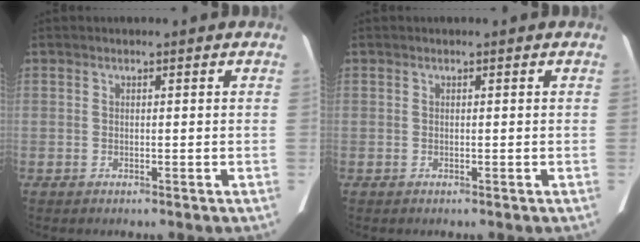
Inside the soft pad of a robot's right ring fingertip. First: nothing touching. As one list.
[{"total": 0.0}]